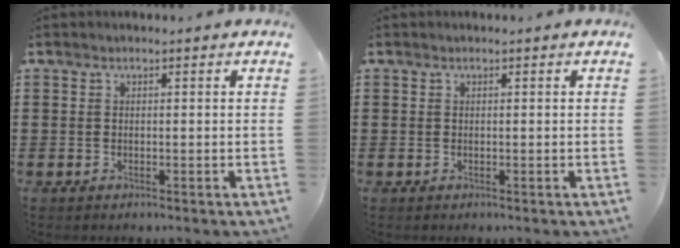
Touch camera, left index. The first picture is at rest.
{"total": 0.0}